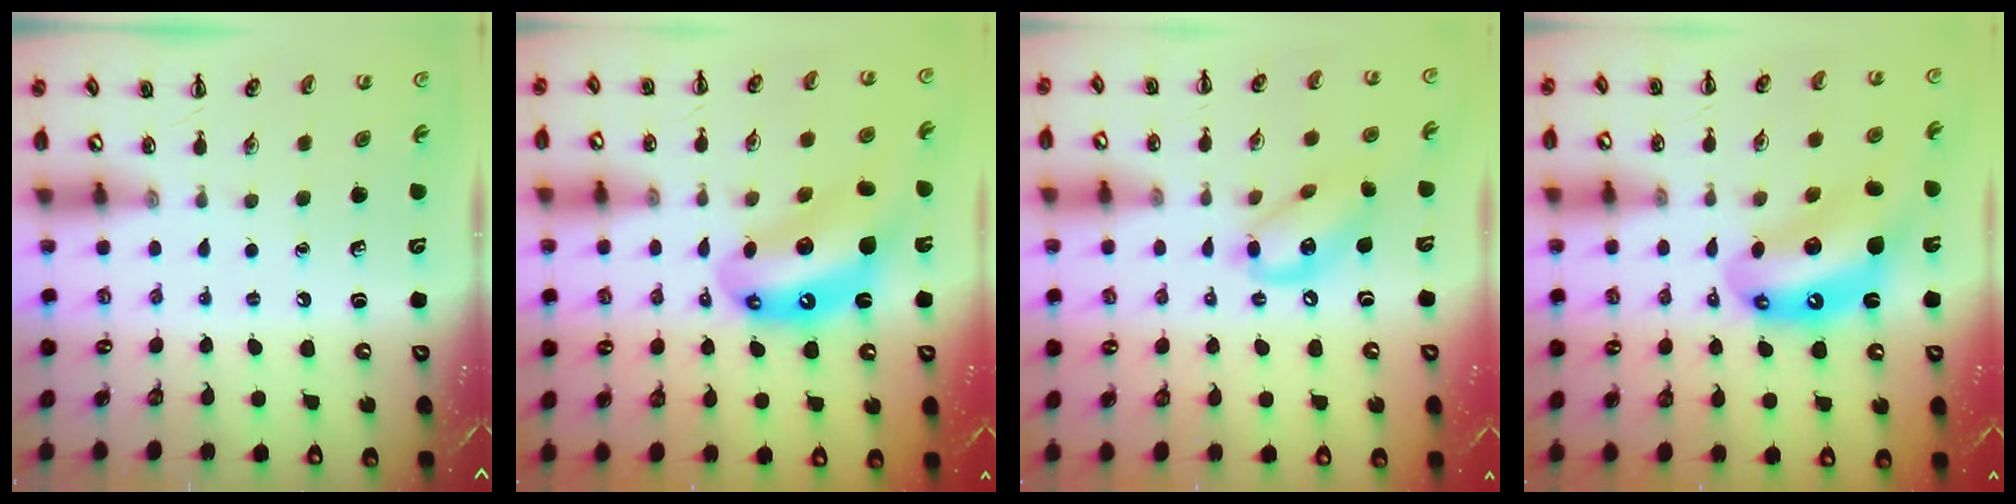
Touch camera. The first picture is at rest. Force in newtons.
{"total": 13.6, "press": 13.1, "slide": 3.7}
{"total": 12.3, "press": 12.0, "slide": 2.6}
{"total": 13.6, "press": 13.1, "slide": 3.7}